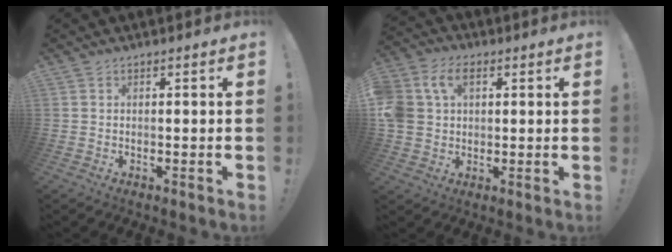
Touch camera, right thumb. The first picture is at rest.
{"total": 10.8, "force": [3.6, 7.8, 6.6], "torque": [-0.144, -0.002, 0.069]}